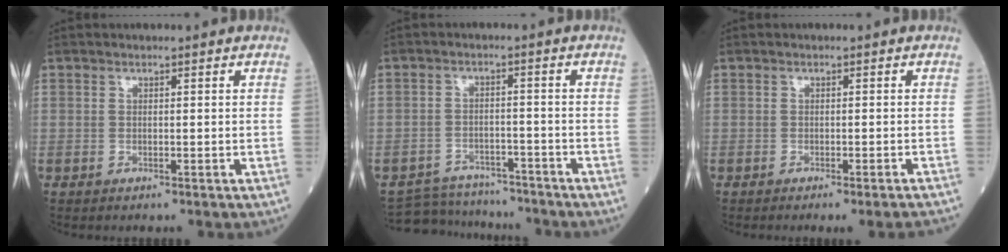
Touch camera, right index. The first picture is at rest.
{"total": 8.9, "force": [-8.4, 3.1, 0.3], "torque": [-0.002, 0.016, -0.124]}
{"total": 5.0, "force": [-4.6, -0.8, 1.8], "torque": [-0.011, -0.013, -0.057]}